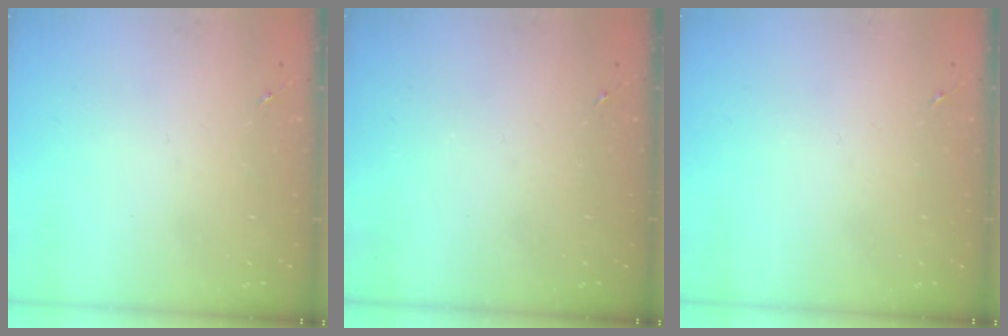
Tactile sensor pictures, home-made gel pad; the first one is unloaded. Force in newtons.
{"total": 0.0}
{"total": 0.0}